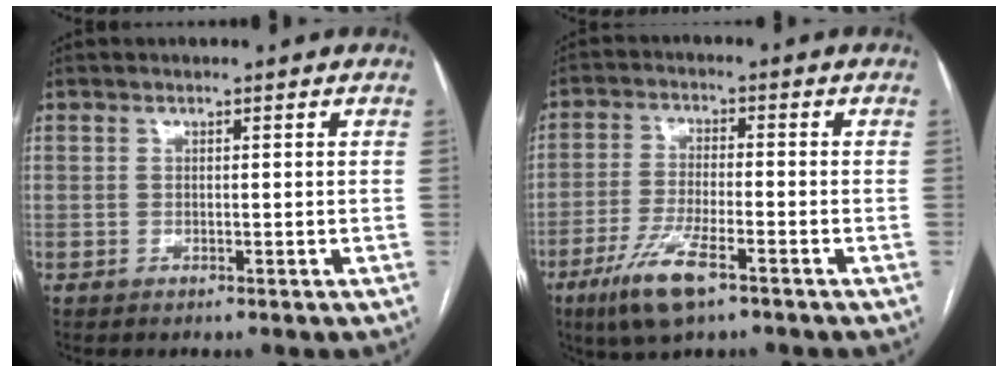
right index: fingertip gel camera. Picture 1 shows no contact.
{"total": 8.8, "force": [-5.2, 1.6, 6.9], "torque": [-0.141, -0.018, -0.094]}